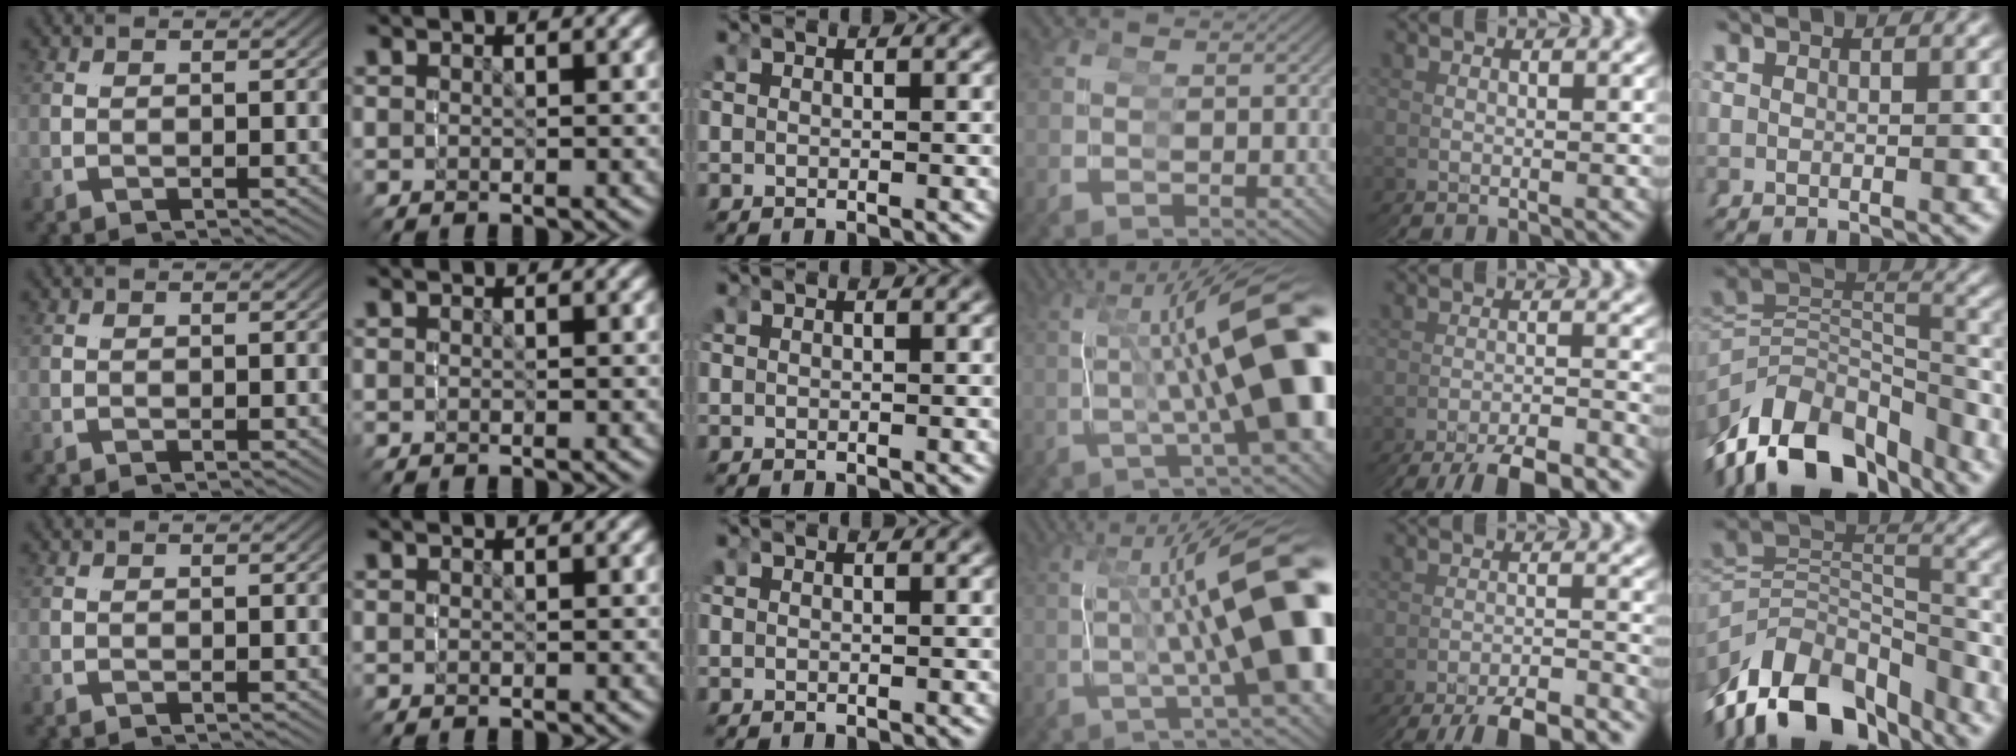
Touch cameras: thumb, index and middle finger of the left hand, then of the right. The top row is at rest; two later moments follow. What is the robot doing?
{"motion": "grasp_and_lifting", "object": "screwdriver"}